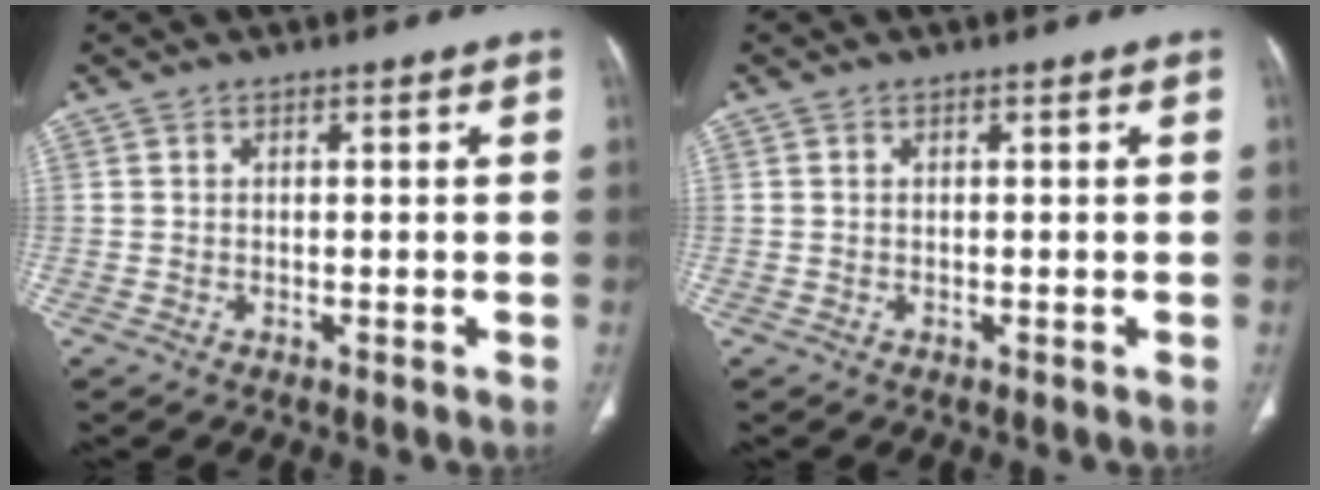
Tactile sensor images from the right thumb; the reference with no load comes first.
{"total": 0.0}